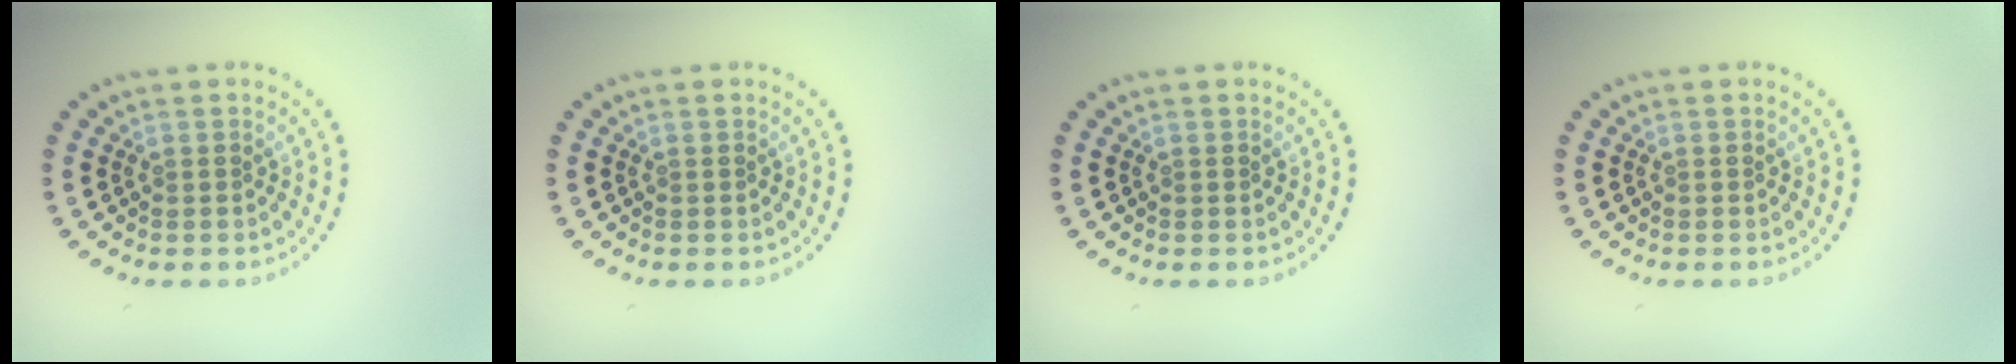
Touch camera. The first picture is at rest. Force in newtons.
{"total": 0.0}
{"total": 0.0}
{"total": 0.0}